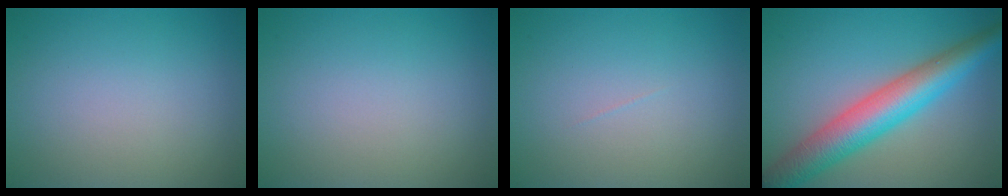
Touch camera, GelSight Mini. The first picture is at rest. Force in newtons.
{"total": 0.0}
{"total": 0.0}
{"total": 7.6, "press": 7.6, "slide": 0.2}